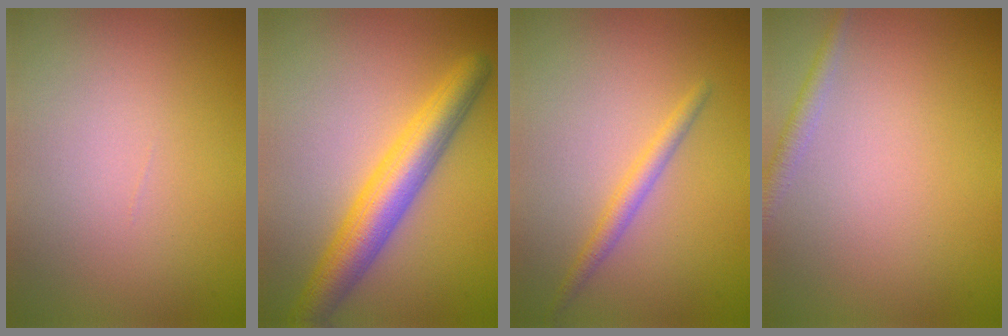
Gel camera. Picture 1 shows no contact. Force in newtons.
{"total": 5.4, "press": 5.4, "slide": 0.2}
{"total": 1.7, "press": 1.7, "slide": 0.1}
{"total": 1.4, "press": 1.4, "slide": 0.0}